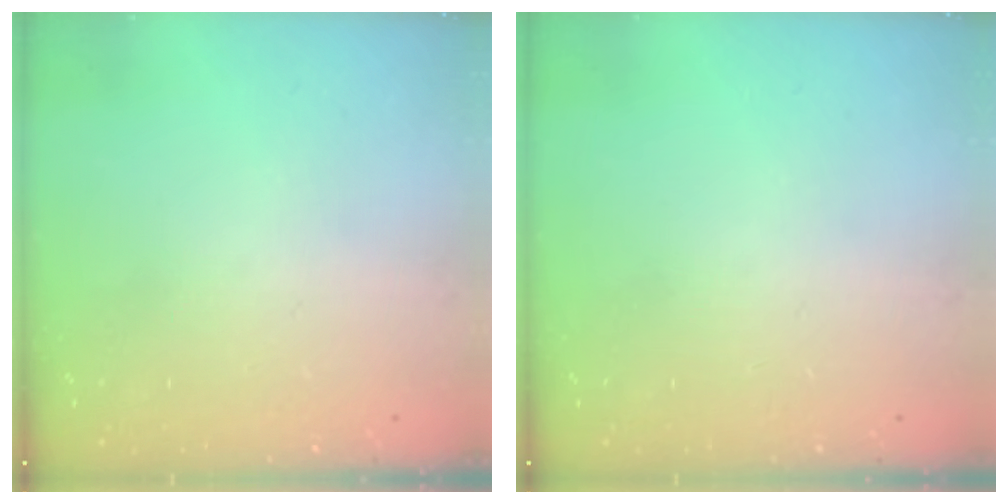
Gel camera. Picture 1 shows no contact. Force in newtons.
{"total": 0.0}